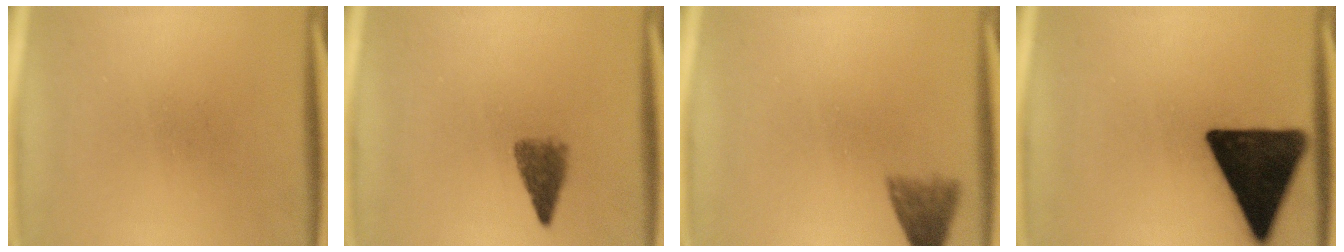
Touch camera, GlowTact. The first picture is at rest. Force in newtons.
{"total": 3.4}
{"total": 3.8}
{"total": 17.3}